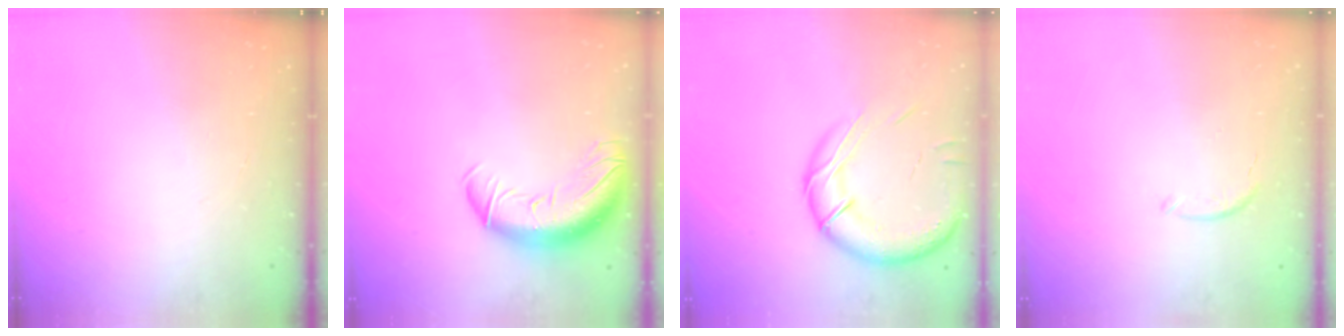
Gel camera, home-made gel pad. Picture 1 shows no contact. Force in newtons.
{"total": 14.6, "press": 14.1, "slide": 3.6}
{"total": 18.2, "press": 17.9, "slide": 3.6}
{"total": 5.7, "press": 5.7, "slide": 1.0}